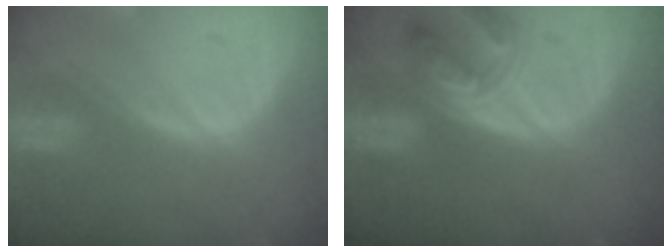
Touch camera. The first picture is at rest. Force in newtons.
{"total": 7.1, "press": 6.4, "slide": 3.2}